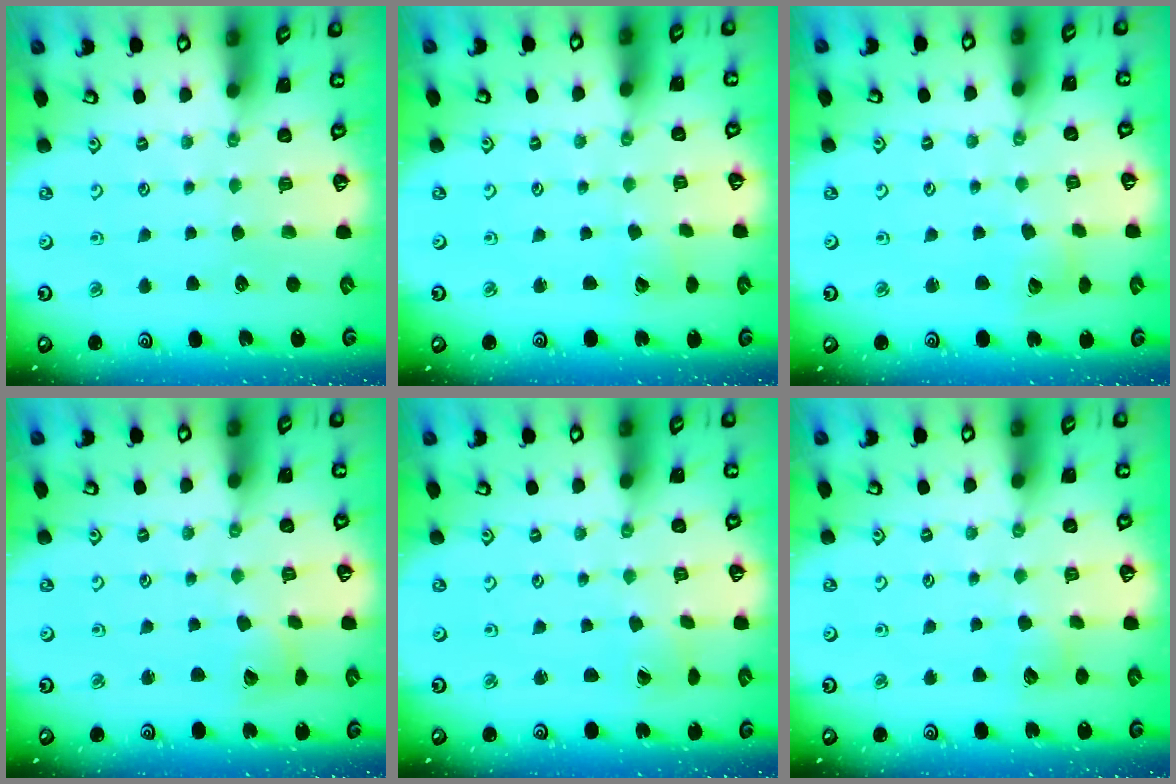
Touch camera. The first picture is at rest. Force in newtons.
{"total": 2.3, "press": 2.3, "slide": 0.1}
{"total": 3.6, "press": 3.6, "slide": 0.5}
{"total": 4.8, "press": 4.8, "slide": 0.5}
{"total": 0.7, "press": 0.7, "slide": 0.1}
{"total": 6.6, "press": 6.6, "slide": 0.8}